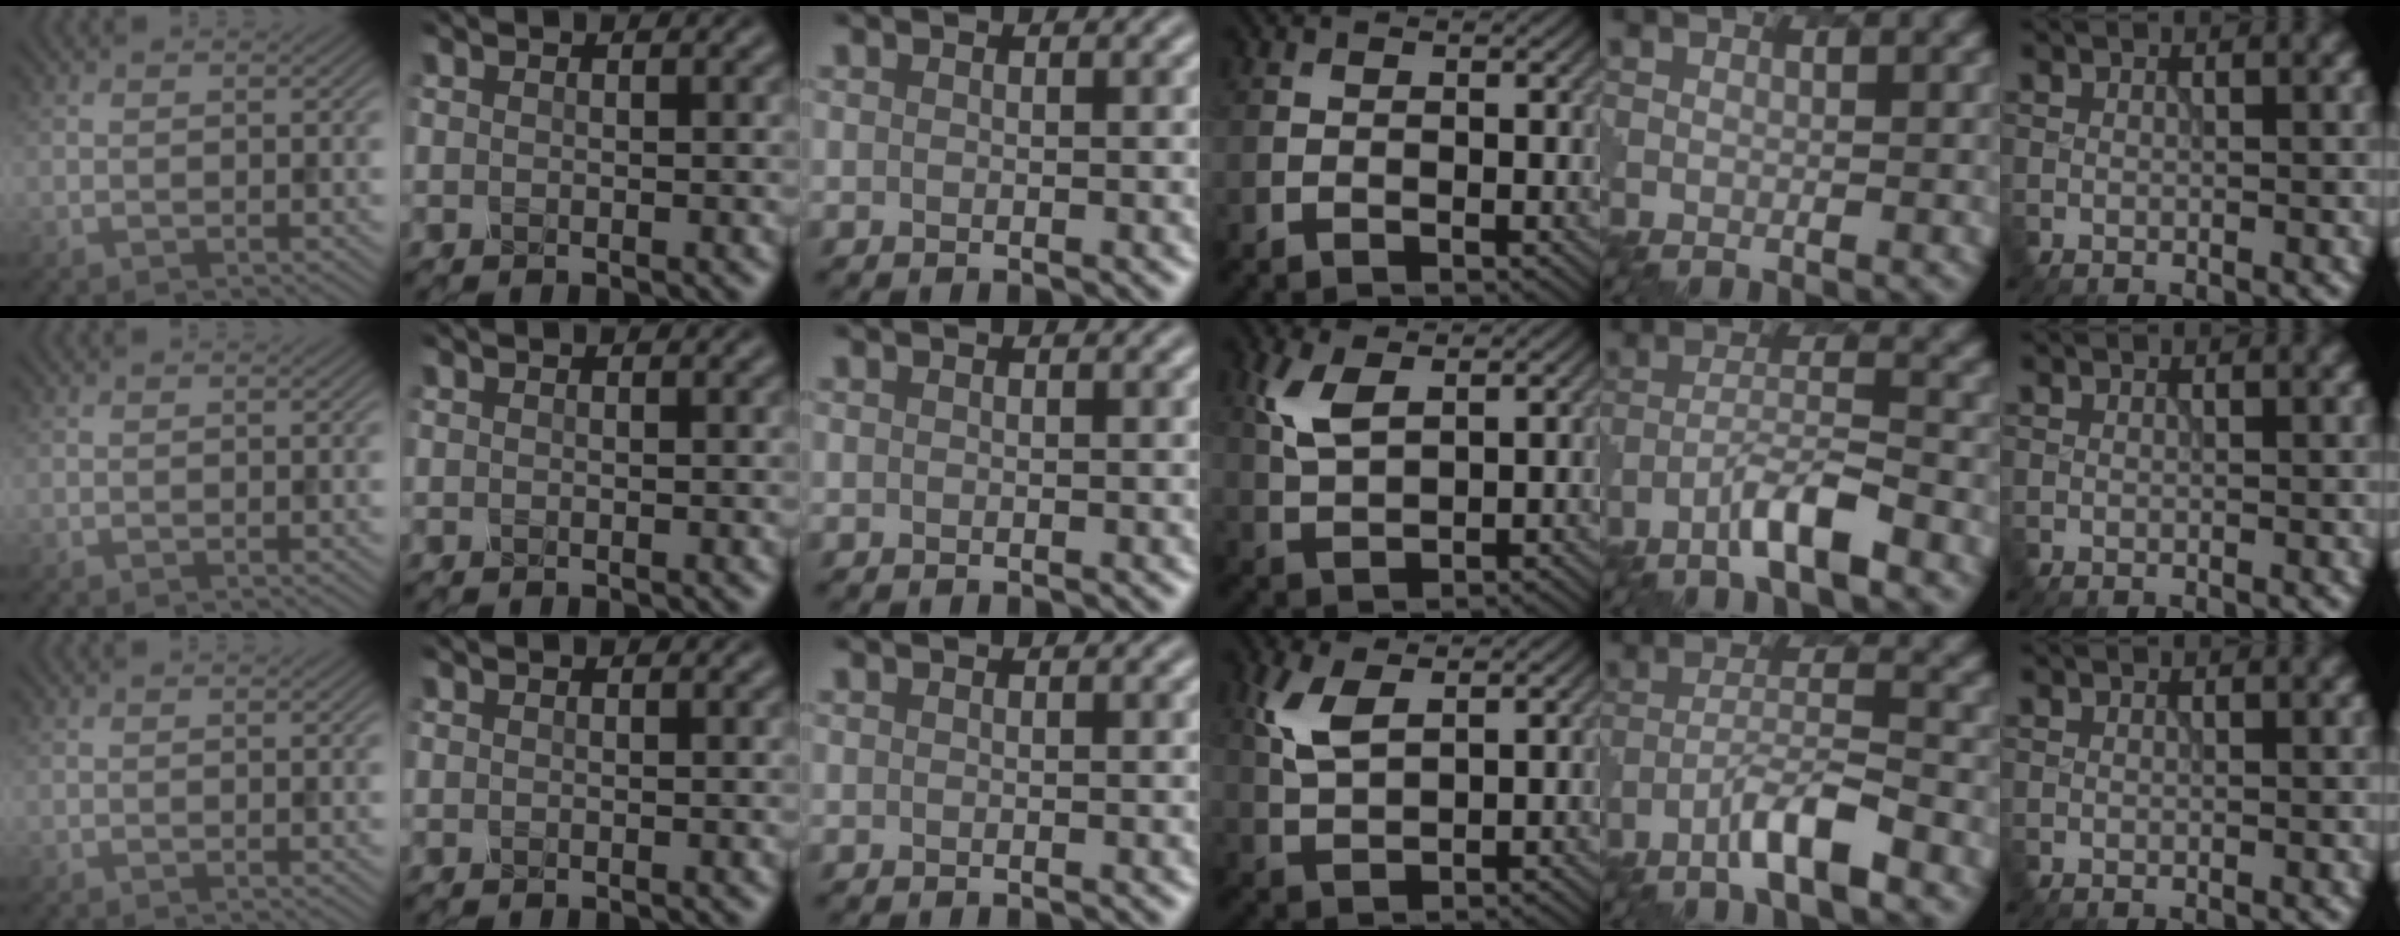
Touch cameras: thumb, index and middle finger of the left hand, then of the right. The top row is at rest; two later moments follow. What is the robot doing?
{"motion": "insert", "object": "pen bag"}